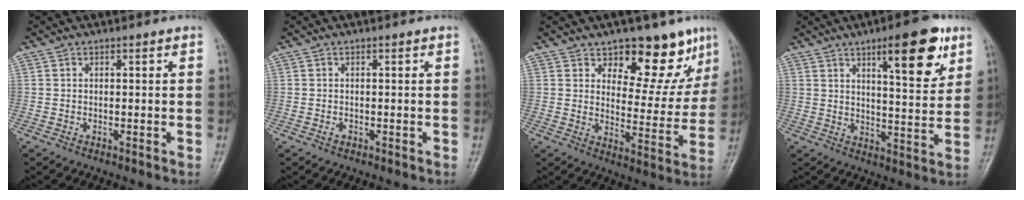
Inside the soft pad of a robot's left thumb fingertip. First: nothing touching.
{"total": 0.7, "force": [-0.3, 0.5, 0.4], "torque": [-0.005, 0.003, -0.006]}
{"total": 12.3, "force": [8.6, 6.4, 6.2], "torque": [-0.025, -0.057, 0.125]}
{"total": 13.0, "force": [6.9, 3.8, 10.3], "torque": [-0.124, -0.037, 0.099]}